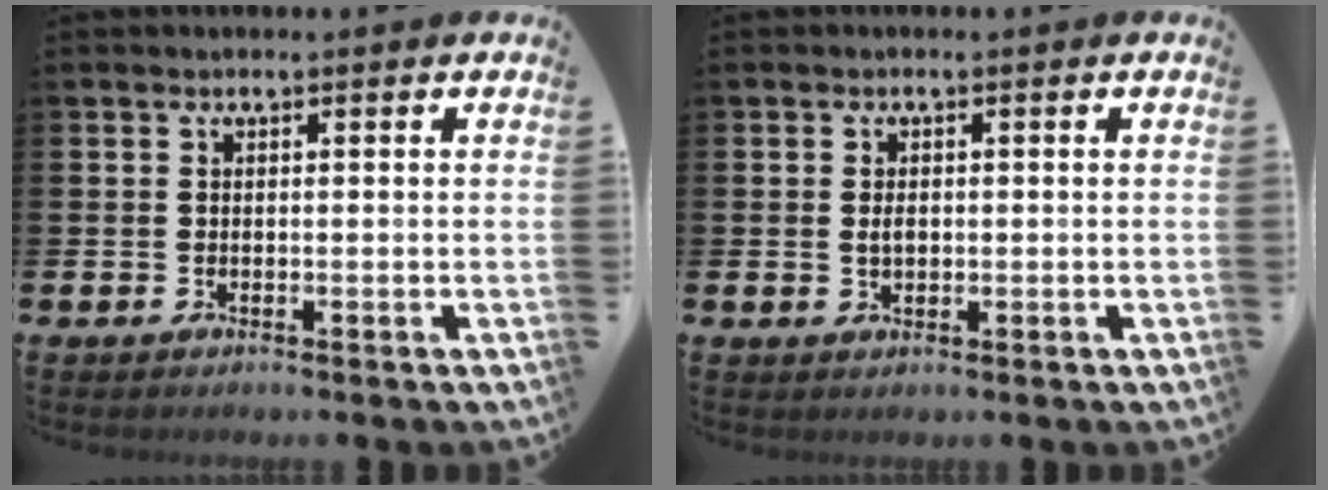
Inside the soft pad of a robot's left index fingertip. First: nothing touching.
{"total": 1.4, "force": [0.1, 0.9, 1.1], "torque": [-0.019, 0.006, 0.000]}